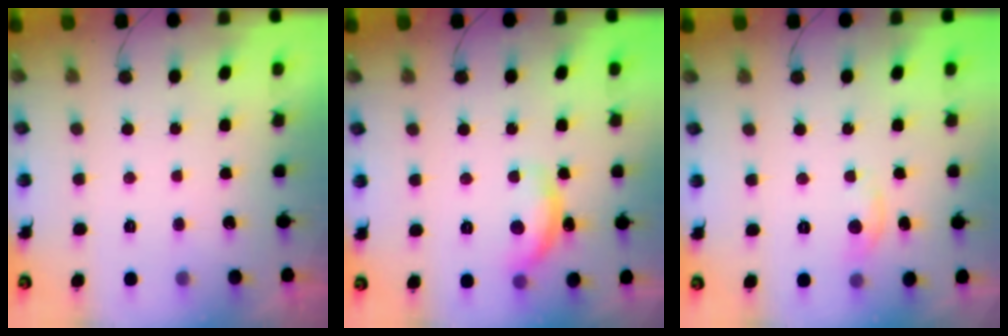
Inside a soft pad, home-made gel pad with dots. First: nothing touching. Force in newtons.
{"total": 12.3, "press": 12.3, "slide": 0.8}
{"total": 4.4, "press": 4.3, "slide": 0.5}